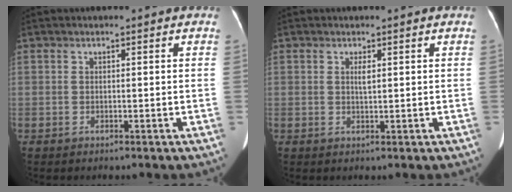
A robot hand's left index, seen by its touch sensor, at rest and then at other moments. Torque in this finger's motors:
{"motor_torque": [0.85, -0.39, 0.40, 0.03]}